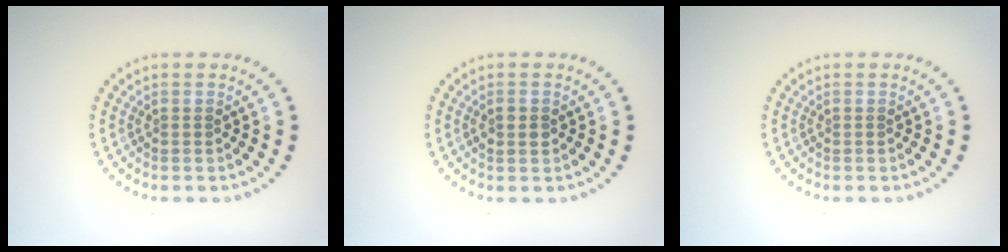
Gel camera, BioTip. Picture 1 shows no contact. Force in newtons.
{"total": 1.0, "press": 1.0, "slide": 0.2}
{"total": 0.0}